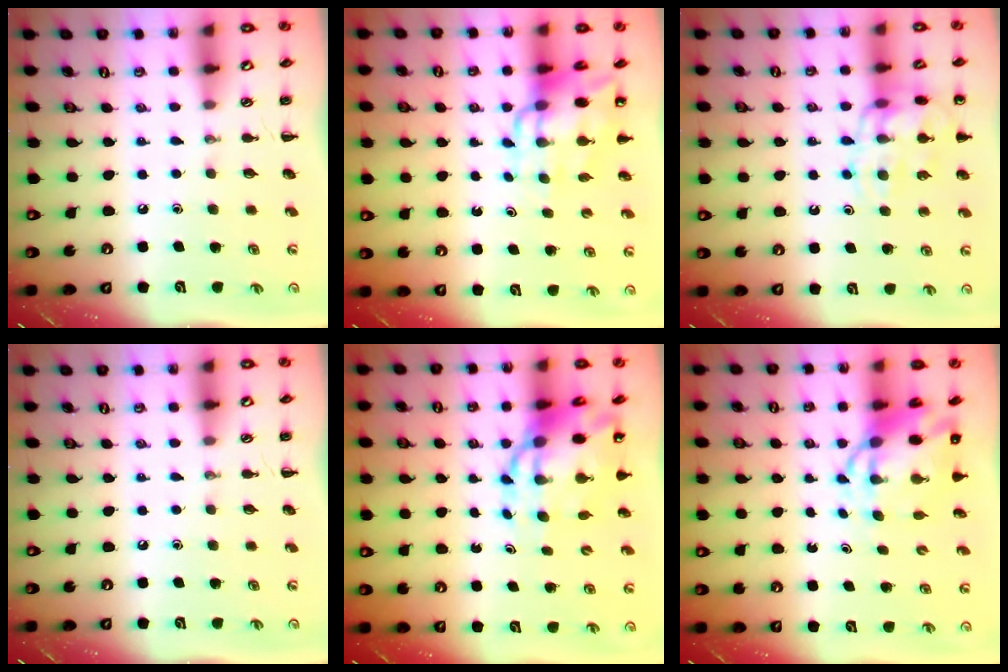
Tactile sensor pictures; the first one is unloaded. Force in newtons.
{"total": 11.0, "press": 10.5, "slide": 3.4}
{"total": 14.5, "press": 14.3, "slide": 1.9}
{"total": 0.0}
{"total": 11.4, "press": 10.9, "slide": 3.2}
{"total": 6.9, "press": 6.7, "slide": 1.8}